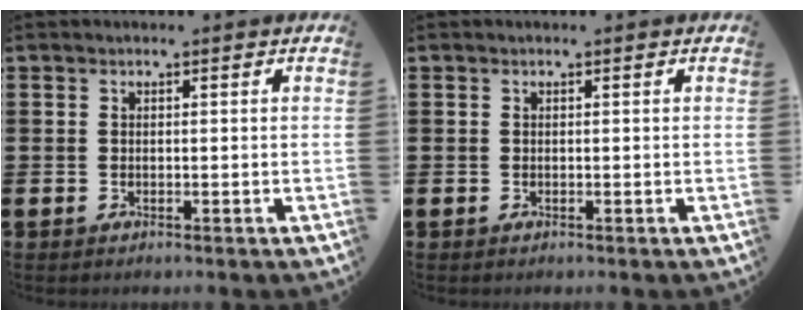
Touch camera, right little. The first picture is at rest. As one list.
[{"total": 0.0}]